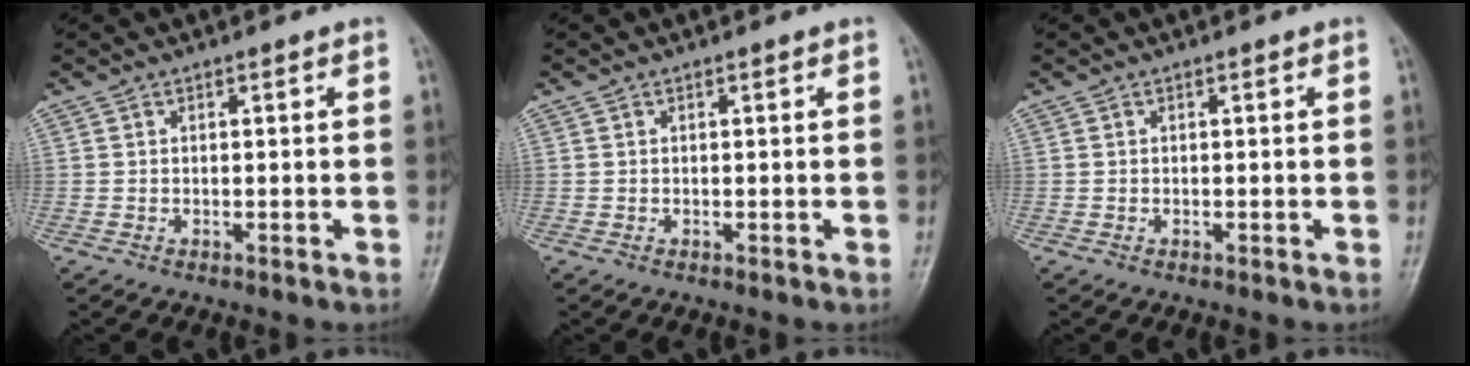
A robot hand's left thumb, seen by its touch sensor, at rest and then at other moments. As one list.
[{"total": 0.0}, {"total": 0.0}]